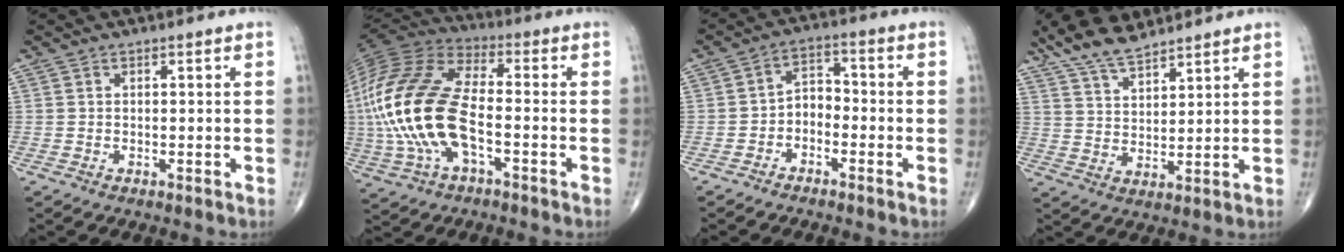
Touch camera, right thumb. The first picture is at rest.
{"total": 22.4, "force": [-3.4, 11.0, 19.2], "torque": [-0.430, 0.017, -0.064]}
{"total": 4.7, "force": [-2.3, 3.2, 2.6], "torque": [-0.030, 0.035, -0.052]}
{"total": 9.9, "force": [7.9, 3.5, 4.9], "torque": [-0.080, -0.029, 0.154]}